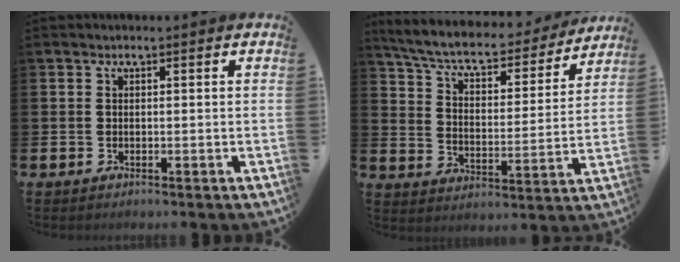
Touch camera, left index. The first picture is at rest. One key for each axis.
{"total": 7.3, "fx": 6.6, "fy": 1.7, "fz": 2.6, "tx": -0.087, "ty": -0.045, "tz": 0.109}